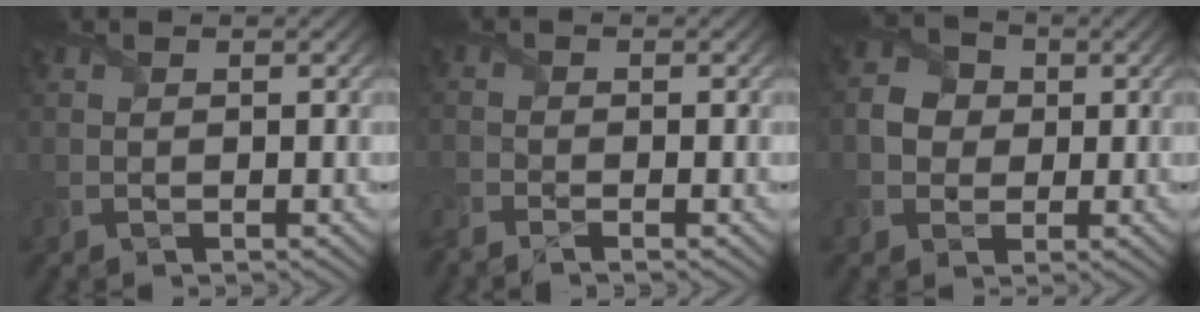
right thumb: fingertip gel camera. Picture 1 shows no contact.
{"total": 2.1, "force": [-1.9, 0.3, 0.9], "torque": [-0.028, -0.011, -0.048]}
{"total": 3.8, "force": [0.1, 3.4, 1.6], "torque": [-0.038, 0.008, -0.009]}